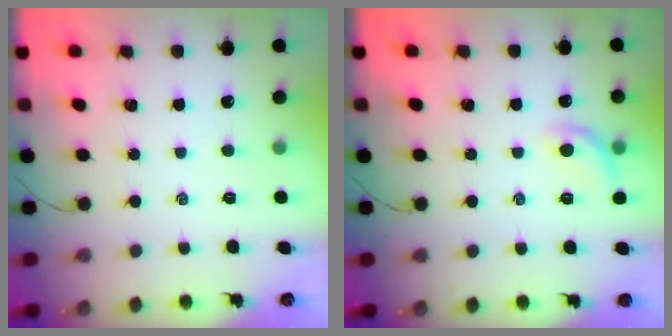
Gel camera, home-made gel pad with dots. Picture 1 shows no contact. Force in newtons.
{"total": 7.9, "press": 7.8, "slide": 1.7}